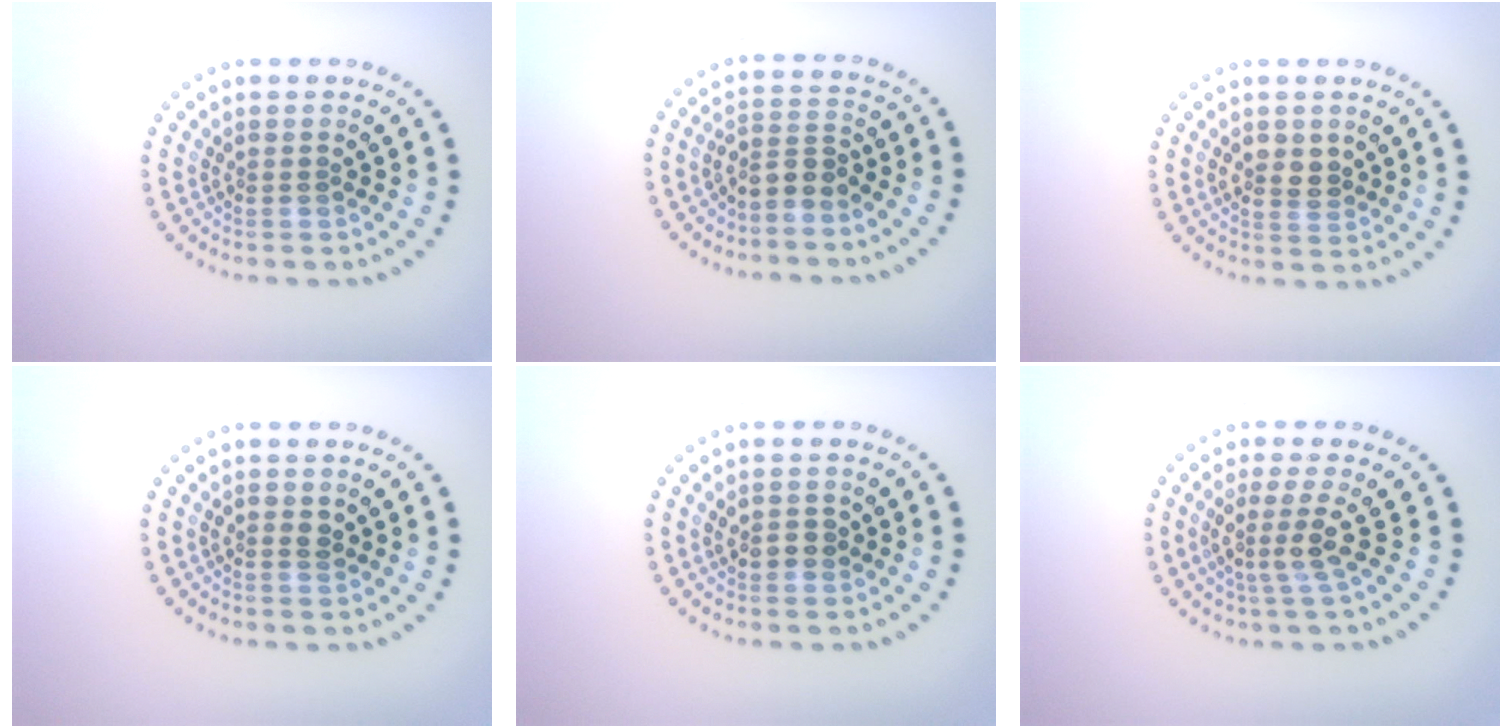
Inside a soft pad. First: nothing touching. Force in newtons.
{"total": 2.6, "press": 2.0, "slide": 1.6}
{"total": 2.1, "press": 2.1, "slide": 0.5}
{"total": 1.2, "press": 1.2, "slide": 0.0}
{"total": 1.8, "press": 1.8, "slide": 0.3}
{"total": 2.8, "press": 2.1, "slide": 1.8}